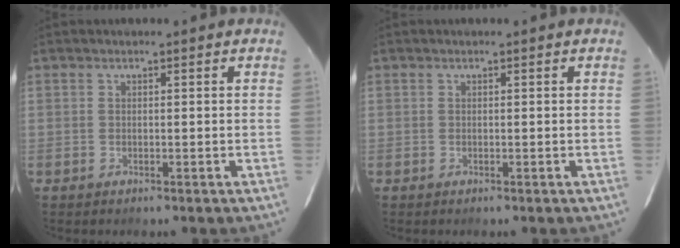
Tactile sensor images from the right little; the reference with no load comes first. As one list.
[{"total": 0.0}]